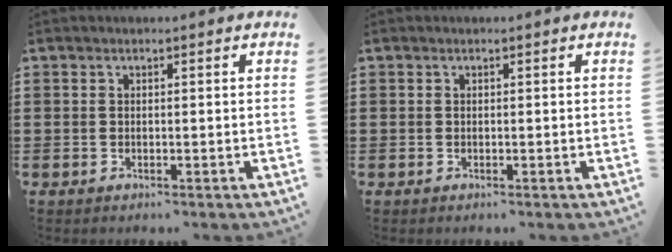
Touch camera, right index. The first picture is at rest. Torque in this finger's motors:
{"motor_torque": [0.00, 0.00, 0.00, 0.00]}